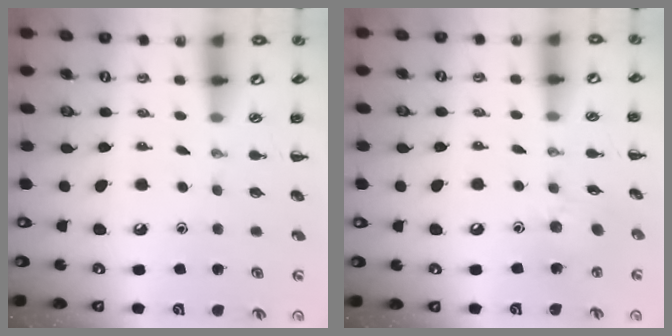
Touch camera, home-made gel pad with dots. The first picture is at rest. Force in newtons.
{"total": 8.6, "press": 8.6, "slide": 0.7}